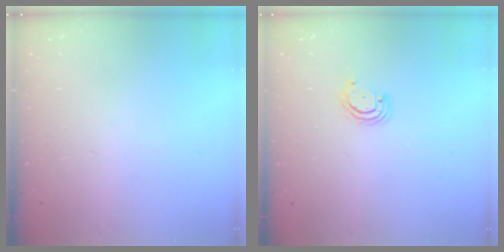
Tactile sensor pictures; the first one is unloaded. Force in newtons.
{"total": 2.9, "press": 2.9, "slide": 0.3}